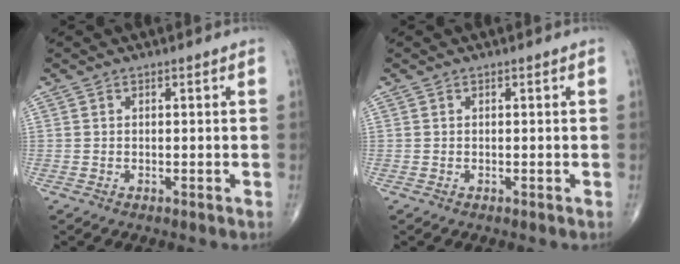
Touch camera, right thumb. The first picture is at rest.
{"total": 0.0}